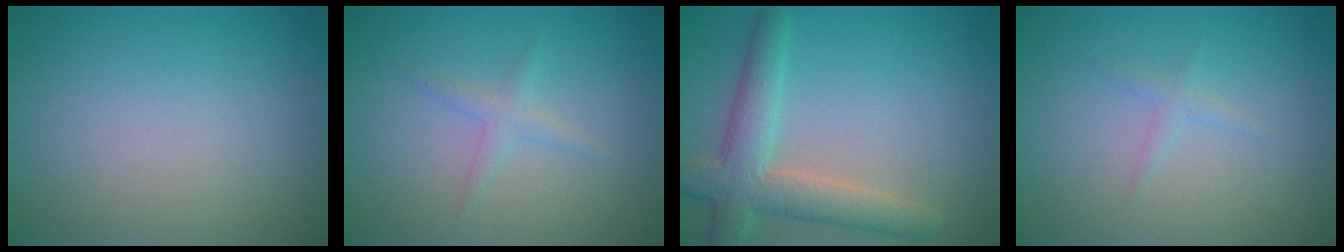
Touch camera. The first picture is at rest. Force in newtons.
{"total": 1.3, "press": 1.3, "slide": 0.0}
{"total": 5.5, "press": 5.5, "slide": 0.3}
{"total": 0.9, "press": 0.9, "slide": 0.1}